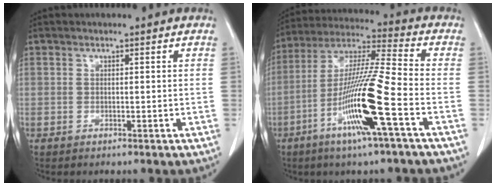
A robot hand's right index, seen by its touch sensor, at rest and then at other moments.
{"total": 15.7, "force": [-5.9, -0.4, 14.5], "torque": [-0.290, -0.012, -0.115]}